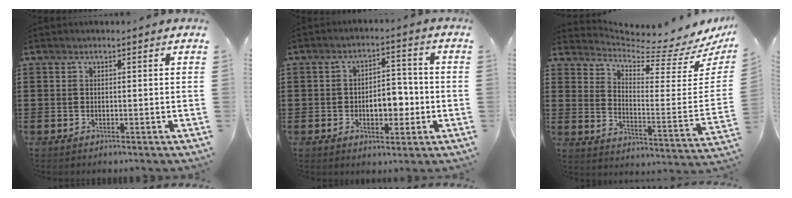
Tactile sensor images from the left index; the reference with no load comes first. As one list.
[{"total": 6.3, "force": [-1.4, 3.6, 5.0], "torque": [-0.075, 0.004, -0.032]}, {"total": 5.3, "force": [4.7, 0.3, 2.5], "torque": [-0.068, -0.053, 0.075]}]